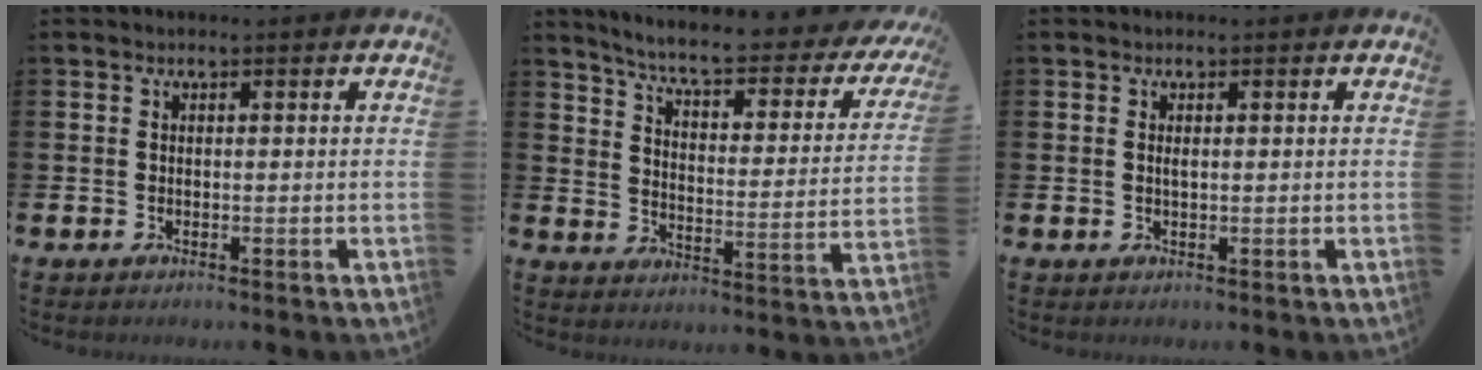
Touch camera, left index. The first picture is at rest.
{"total": 6.3, "force": [5.4, 0.8, 3.0], "torque": [-0.076, -0.047, 0.082]}
{"total": 0.6, "force": [0.2, 0.1, 0.5], "torque": [-0.004, -0.003, 0.002]}